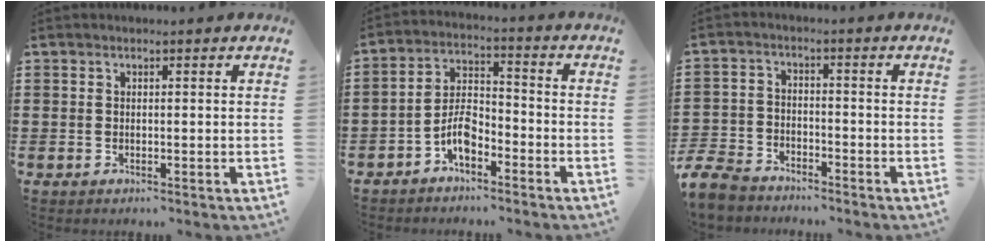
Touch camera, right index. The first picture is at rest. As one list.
[{"total": 5.6, "force": [-3.3, 2.5, 3.8], "torque": [-0.079, 0.008, -0.064]}, {"total": 5.7, "force": [-5.4, 1.5, 1.0], "torque": [-0.050, -0.002, -0.115]}]